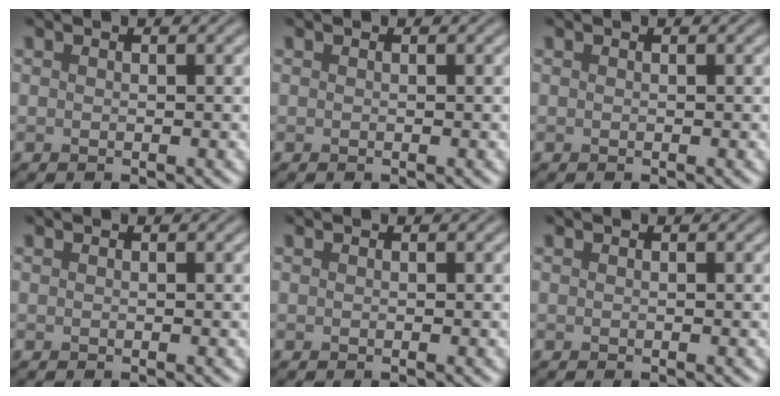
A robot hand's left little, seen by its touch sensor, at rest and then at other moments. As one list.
[{"total": 0.0}, {"total": 0.0}, {"total": 0.0}, {"total": 0.0}, {"total": 0.0}]